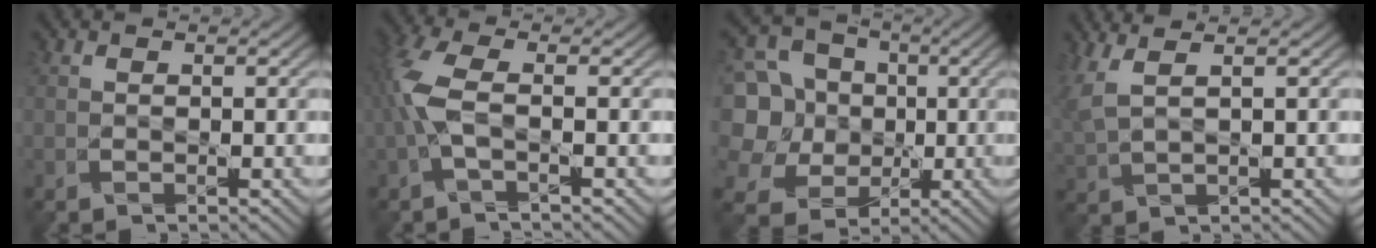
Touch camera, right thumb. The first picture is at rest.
{"total": 5.1, "force": [-0.8, 1.3, 4.9], "torque": [-0.143, 0.007, -0.019]}
{"total": 13.3, "force": [1.3, 11.7, 6.2], "torque": [-0.244, 0.020, 0.009]}
{"total": 4.4, "force": [2.6, 0.6, 3.5], "torque": [-0.111, 0.013, 0.063]}